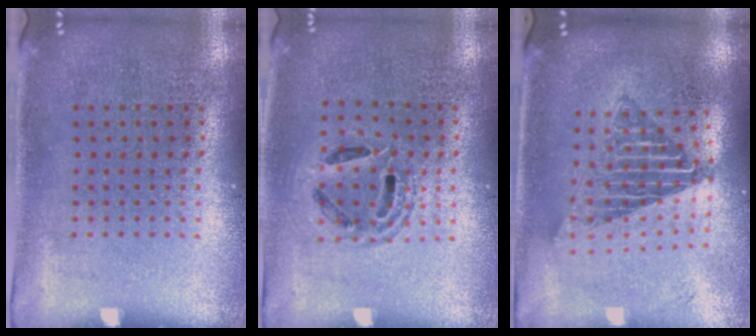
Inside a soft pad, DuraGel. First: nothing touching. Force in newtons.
{"total": 1.3, "press": 1.1, "slide": 0.6}
{"total": 1.7, "press": 1.4, "slide": 1.0}